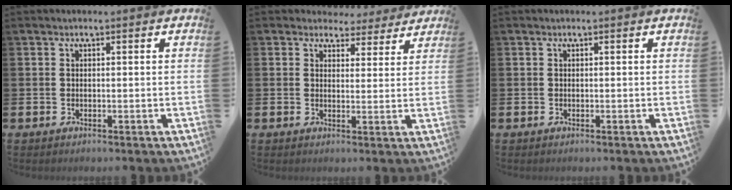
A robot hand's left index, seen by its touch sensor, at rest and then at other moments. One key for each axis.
{"total": 3.8, "fx": 3.3, "fy": 1.8, "fz": 0.1, "tx": 0.005, "ty": -0.026, "tz": 0.052}
{"total": 0.0}